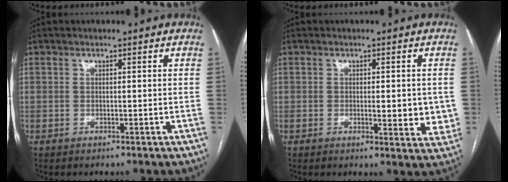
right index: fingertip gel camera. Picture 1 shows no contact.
{"total": 5.3, "force": [-0.2, 1.9, 5.0], "torque": [-0.057, -0.007, -0.002]}